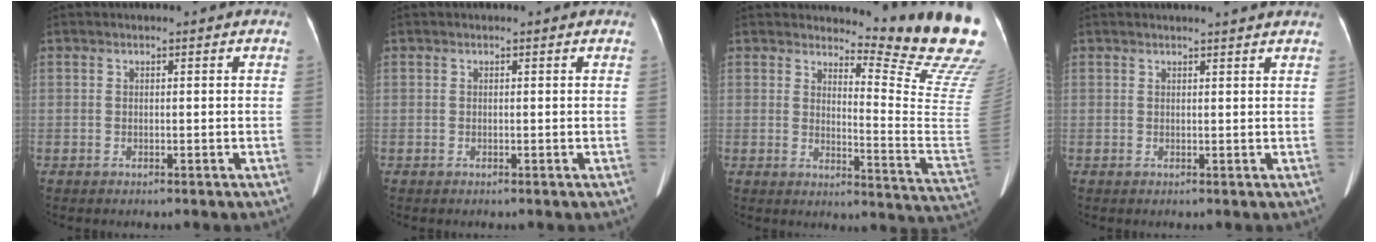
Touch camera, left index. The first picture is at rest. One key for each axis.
{"total": 0.9, "fx": 0.9, "fy": 0.2, "fz": 0.2, "tx": -0.013, "ty": 0.006, "tz": 0.006}
{"total": 15.9, "fx": 14.9, "fy": -0.8, "fz": 5.8, "tx": -0.081, "ty": -0.150, "tz": 0.165}
{"total": 5.5, "fx": 5.2, "fy": 0.0, "fz": 2.0, "tx": -0.027, "ty": 0.013, "tz": 0.049}